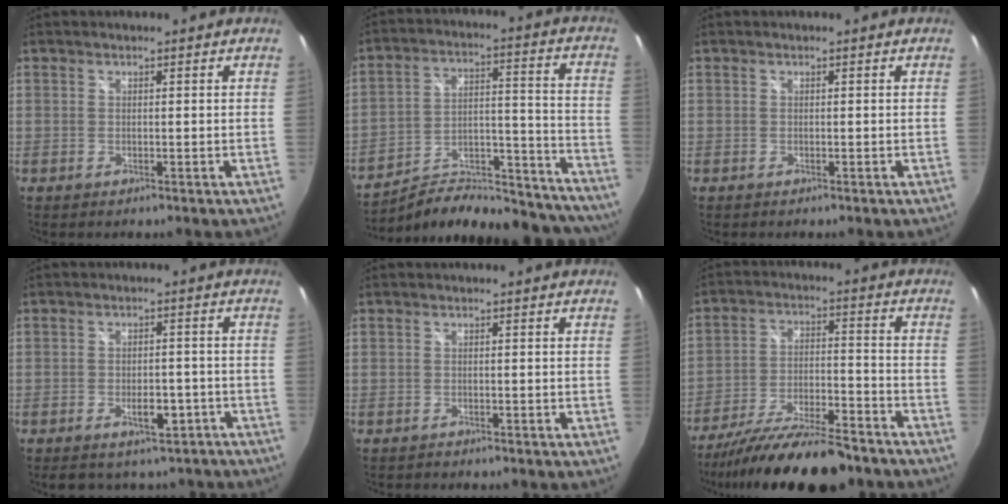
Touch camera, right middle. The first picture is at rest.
{"total": 24.6, "force": [-20.9, 8.3, 10.1], "torque": [-0.158, 0.036, -0.271]}
{"total": 0.0}
{"total": 6.9, "force": [-4.8, 3.9, 3.1], "torque": [-0.053, 0.017, -0.049]}
{"total": 1.0, "force": [-1.0, 0.3, 0.1], "torque": [-0.006, -0.002, -0.016]}
{"total": 19.2, "force": [-16.1, 3.5, 9.9], "torque": [-0.188, -0.039, -0.258]}